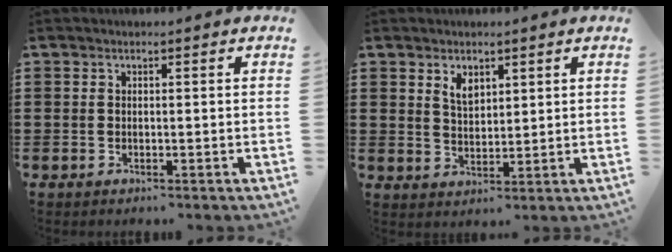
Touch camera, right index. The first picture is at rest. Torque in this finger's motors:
{"motor_torque": [0.02, 0.02, 0.19, 0.07]}